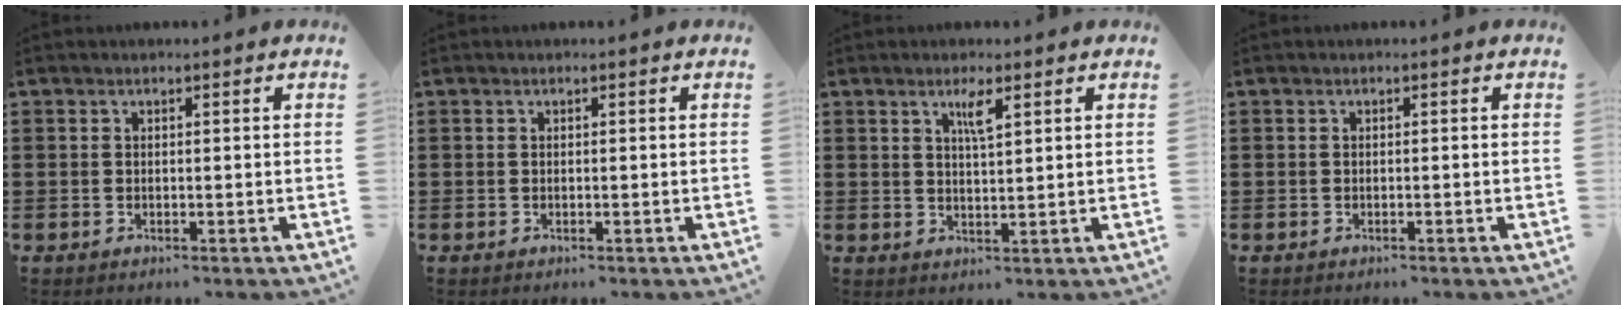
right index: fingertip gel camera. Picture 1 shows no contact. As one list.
[{"total": 0.0}, {"total": 2.9, "force": [1.6, 0.3, 2.3], "torque": [-0.042, -0.002, 0.025]}, {"total": 0.0}]